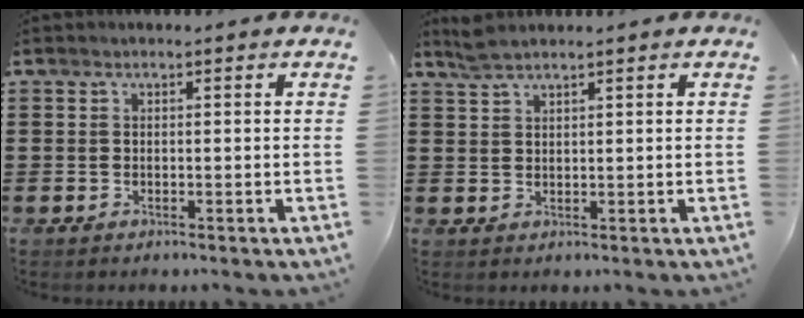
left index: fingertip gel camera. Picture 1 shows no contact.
{"total": 2.3, "force": [1.9, 0.3, 1.2], "torque": [-0.027, 0.002, 0.036]}